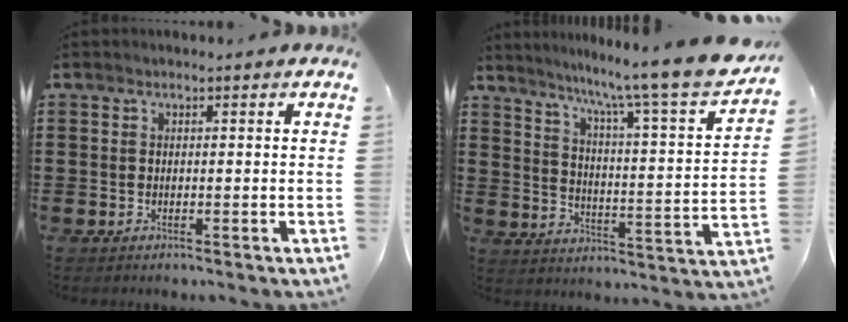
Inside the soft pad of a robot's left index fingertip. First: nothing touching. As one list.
[{"total": 9.5, "force": [8.0, -1.0, 4.9], "torque": [-0.101, -0.076, 0.120]}]